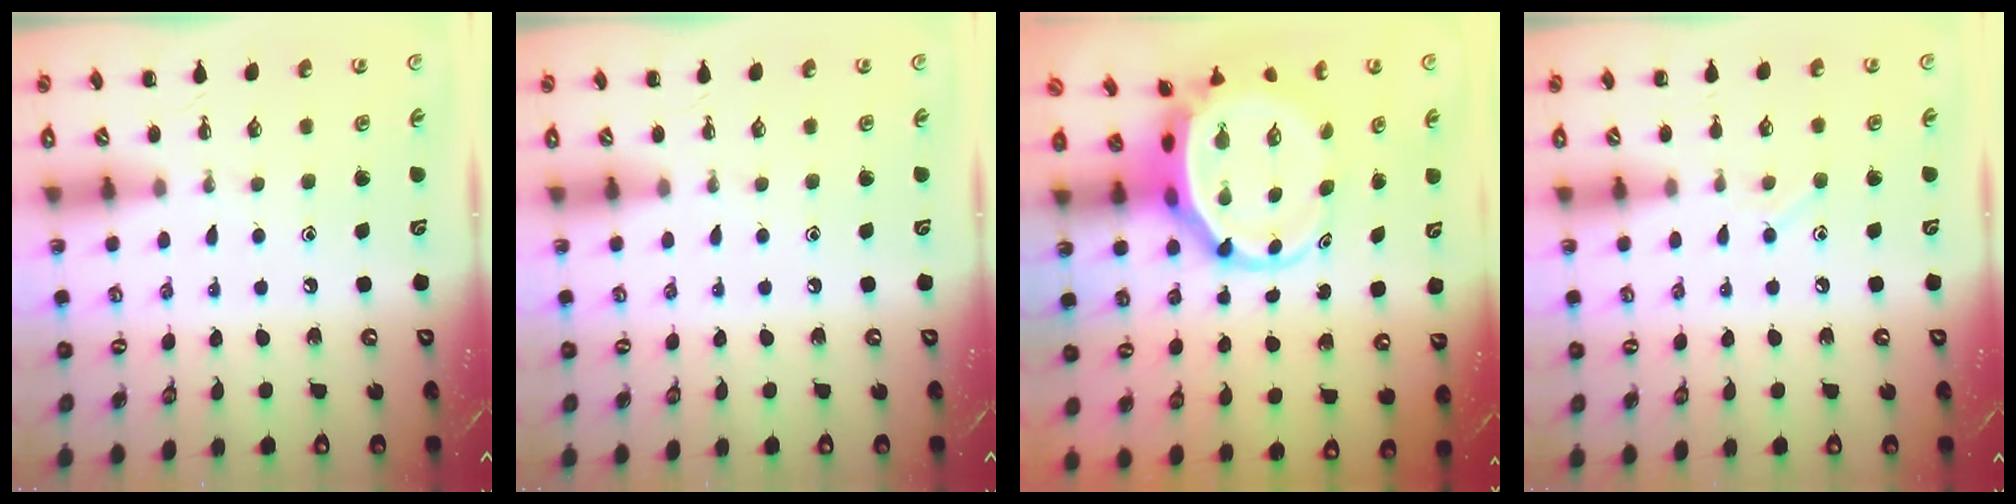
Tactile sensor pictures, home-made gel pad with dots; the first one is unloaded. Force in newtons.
{"total": 0.0}
{"total": 6.4, "press": 6.2, "slide": 1.6}
{"total": 6.0, "press": 5.9, "slide": 1.3}